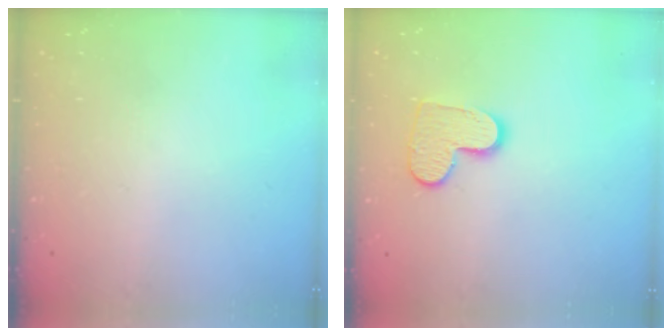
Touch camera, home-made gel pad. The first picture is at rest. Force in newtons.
{"total": 10.9, "press": 10.9, "slide": 0.8}